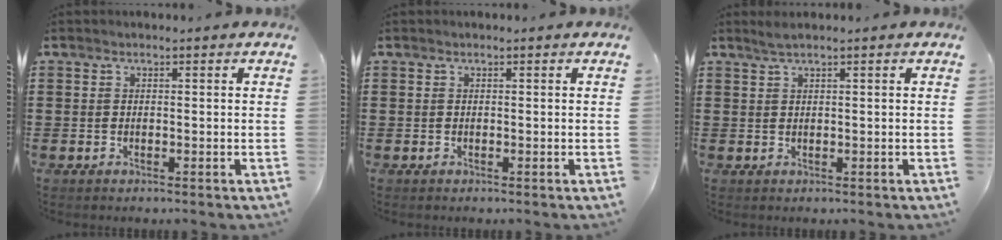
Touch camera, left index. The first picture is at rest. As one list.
[{"total": 0.0}, {"total": 1.3, "force": [0.9, -0.1, 1.0], "torque": [-0.018, 0.000, 0.016]}]